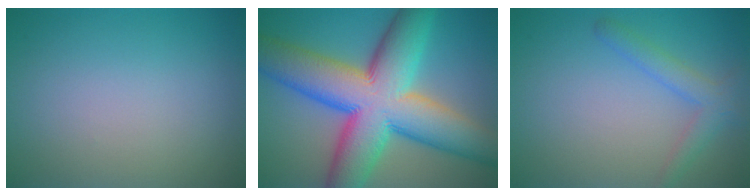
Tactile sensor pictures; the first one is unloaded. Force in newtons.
{"total": 15.3, "press": 15.3, "slide": 0.4}
{"total": 2.5, "press": 2.5, "slide": 0.2}